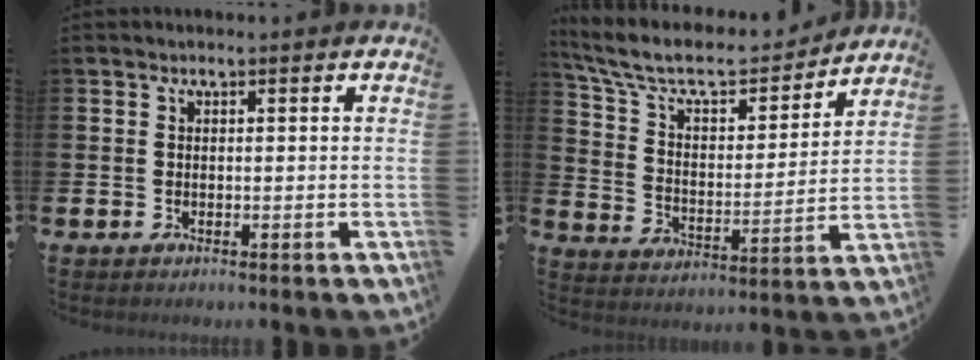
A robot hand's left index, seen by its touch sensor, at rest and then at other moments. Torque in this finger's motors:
{"motor_torque": [0.61, -0.76, 0.26, 0.10]}